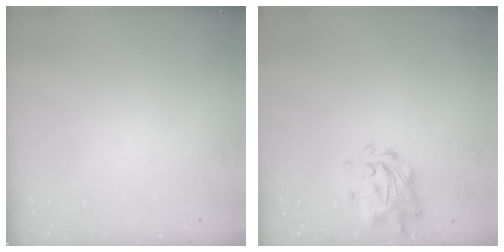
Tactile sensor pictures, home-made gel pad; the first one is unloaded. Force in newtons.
{"total": 1.9, "press": 1.8, "slide": 0.6}